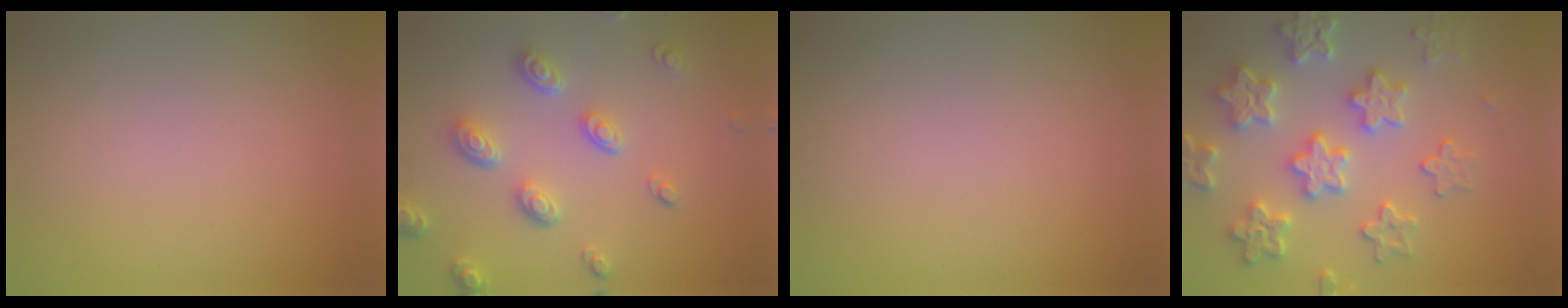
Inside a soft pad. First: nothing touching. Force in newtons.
{"total": 4.4, "press": 3.5, "slide": 2.7}
{"total": 0.0}
{"total": 6.1, "press": 5.9, "slide": 1.3}